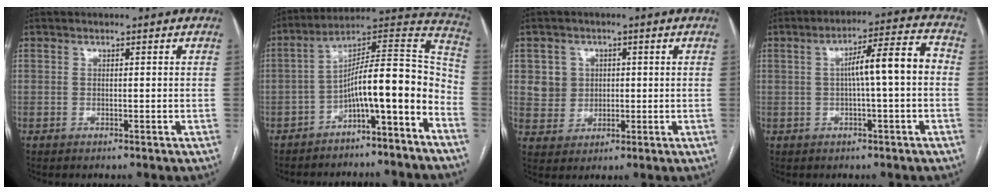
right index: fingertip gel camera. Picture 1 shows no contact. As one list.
[{"total": 14.0, "force": [-6.5, 2.0, 12.3], "torque": [-0.180, 0.061, -0.098]}, {"total": 4.9, "force": [1.3, 4.7, 0.8], "torque": [-0.013, 0.016, 0.031]}, {"total": 8.5, "force": [0.0, 0.7, 8.5], "torque": [-0.130, 0.029, -0.004]}]